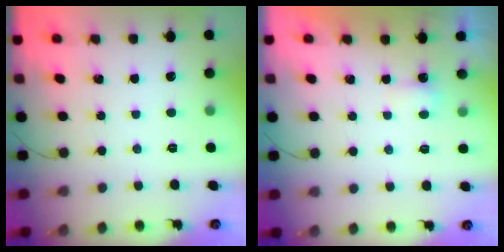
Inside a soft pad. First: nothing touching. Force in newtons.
{"total": 2.8, "press": 2.7, "slide": 0.7}